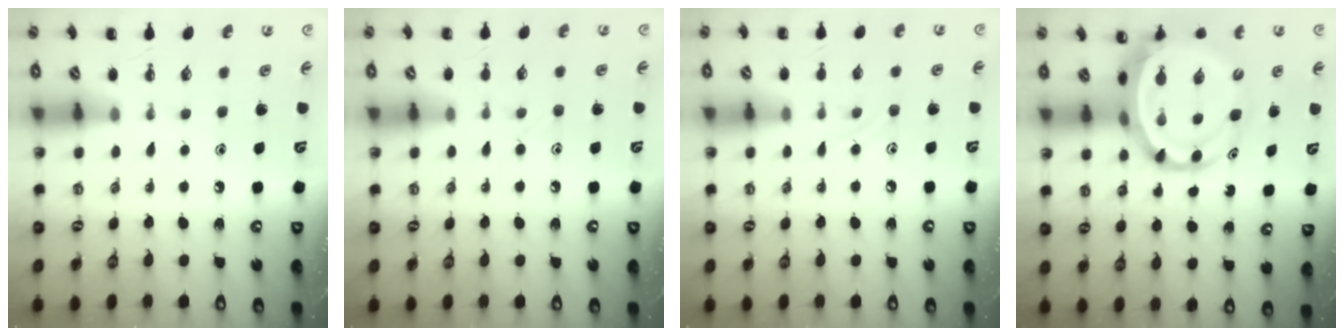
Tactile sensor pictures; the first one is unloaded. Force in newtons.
{"total": 5.3, "press": 4.9, "slide": 2.0}
{"total": 5.2, "press": 5.0, "slide": 1.5}
{"total": 8.9, "press": 8.5, "slide": 2.5}